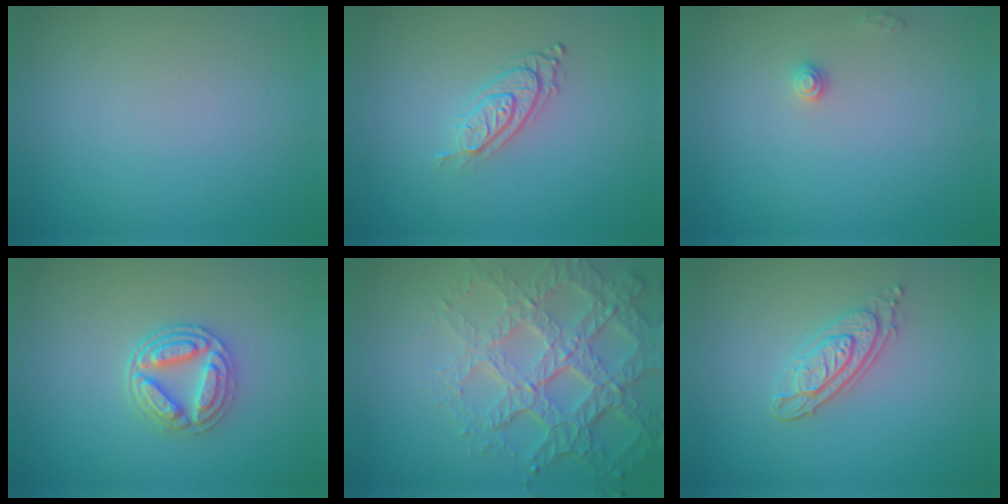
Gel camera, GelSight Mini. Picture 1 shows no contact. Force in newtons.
{"total": 2.9, "press": 1.9, "slide": 2.2}
{"total": 0.9, "press": 0.9, "slide": 0.1}
{"total": 3.7, "press": 3.3, "slide": 1.7}
{"total": 7.7, "press": 5.3, "slide": 5.5}
{"total": 3.1, "press": 2.6, "slide": 1.7}